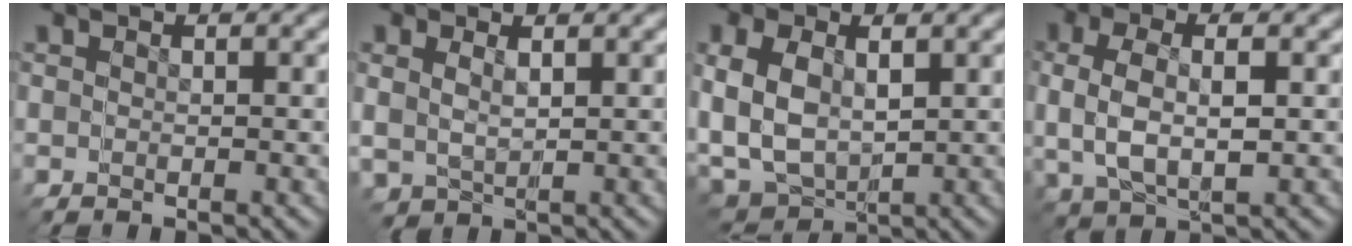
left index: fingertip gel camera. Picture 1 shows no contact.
{"total": 1.3, "force": [0.0, 0.7, 1.1], "torque": [-0.008, -0.005, 0.010]}
{"total": 7.4, "force": [-0.1, 6.8, 3.0], "torque": [-0.074, -0.018, 0.002]}
{"total": 2.5, "force": [0.6, -1.2, -2.0], "torque": [0.017, 0.015, 0.005]}